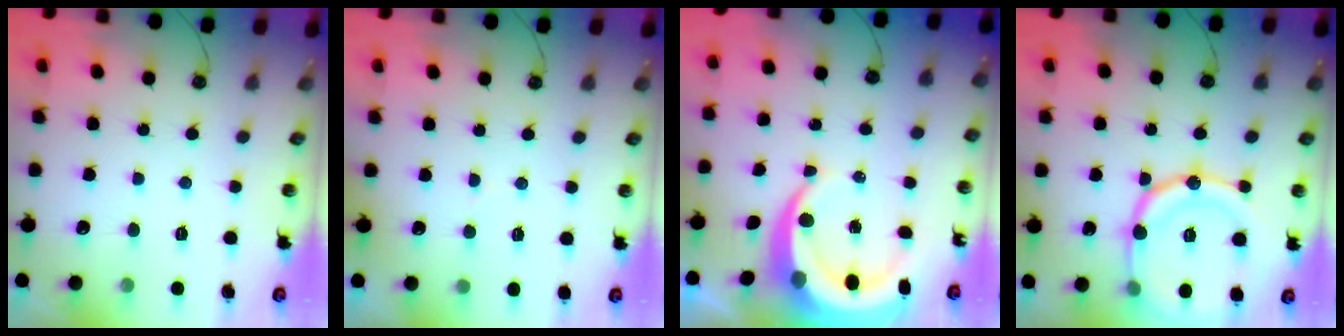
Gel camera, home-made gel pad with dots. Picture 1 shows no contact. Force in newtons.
{"total": 2.6, "press": 2.4, "slide": 0.9}
{"total": 9.2, "press": 9.1, "slide": 1.2}
{"total": 18.9, "press": 18.6, "slide": 3.7}